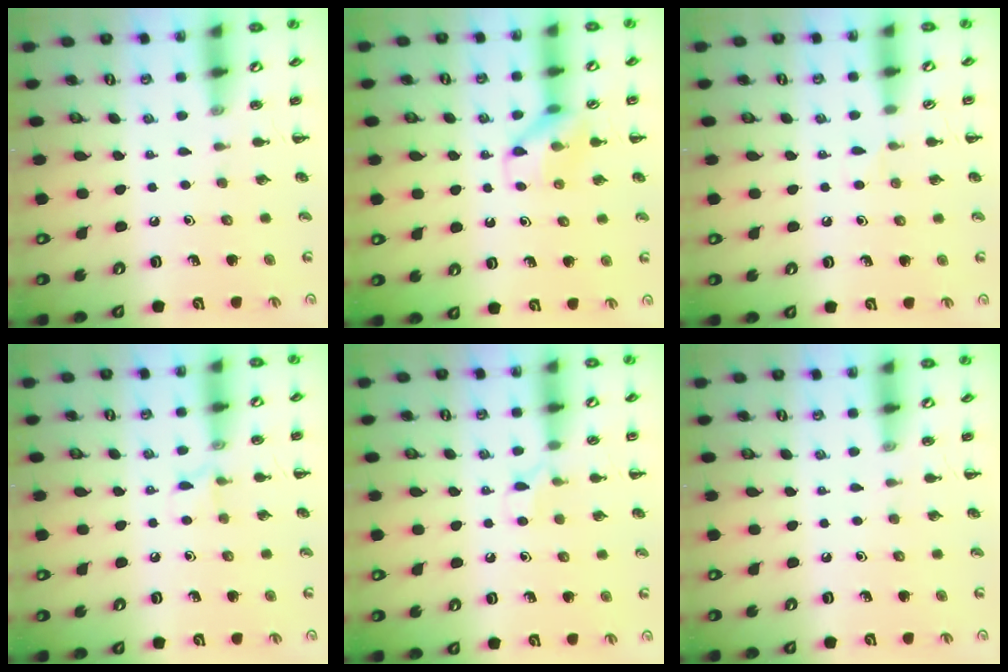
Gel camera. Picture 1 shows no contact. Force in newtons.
{"total": 11.2, "press": 11.1, "slide": 1.3}
{"total": 3.4, "press": 3.2, "slide": 1.2}
{"total": 4.6, "press": 4.4, "slide": 1.4}
{"total": 5.0, "press": 4.7, "slide": 1.4}
{"total": 0.0}